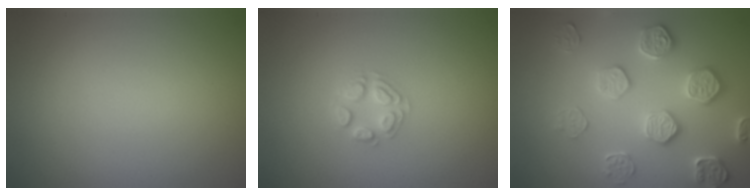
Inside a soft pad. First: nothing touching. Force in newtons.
{"total": 2.2, "press": 2.2, "slide": 0.2}
{"total": 3.9, "press": 3.6, "slide": 1.7}